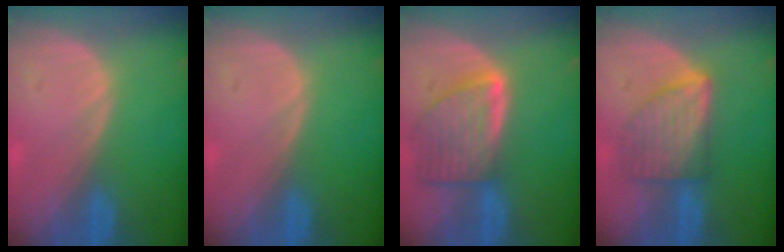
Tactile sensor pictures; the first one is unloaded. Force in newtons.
{"total": 0.0}
{"total": 8.1, "press": 7.3, "slide": 3.4}
{"total": 6.6, "press": 6.6, "slide": 0.1}